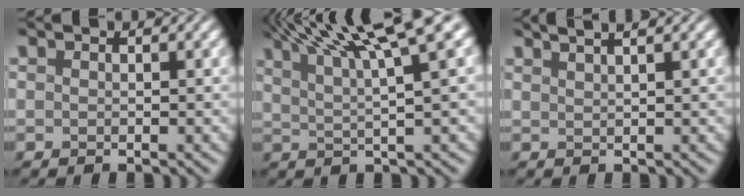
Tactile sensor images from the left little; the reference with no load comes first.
{"total": 9.5, "force": [5.8, 1.6, 7.4], "torque": [-0.112, 0.025, 0.085]}
{"total": 2.8, "force": [2.0, 0.6, 1.8], "torque": [0.005, 0.020, 0.006]}